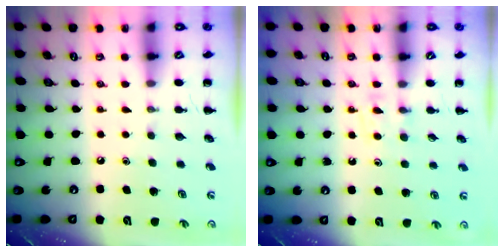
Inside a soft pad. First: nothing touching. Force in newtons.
{"total": 3.9, "press": 3.6, "slide": 1.5}